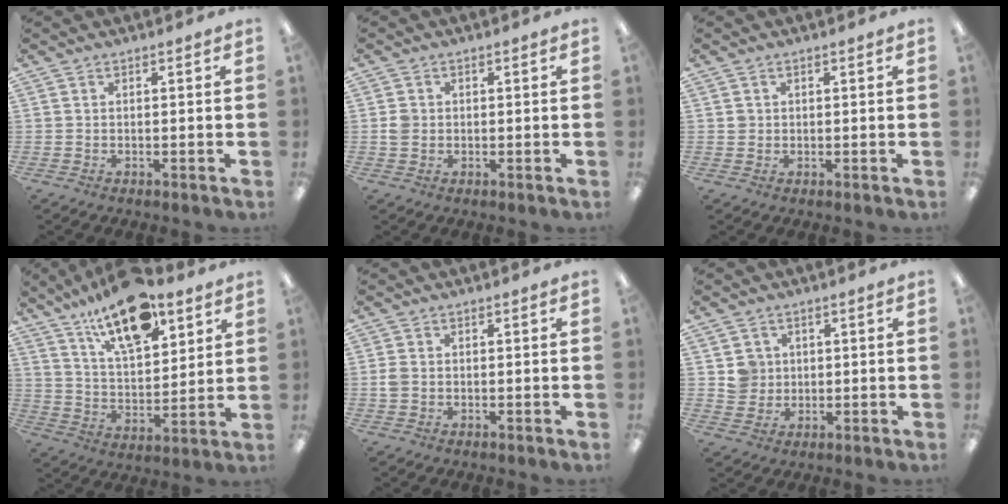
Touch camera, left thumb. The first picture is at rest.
{"total": 2.5, "force": [0.0, 2.3, 1.0], "torque": [-0.011, 0.002, -0.003]}
{"total": 1.4, "force": [0.3, 1.3, 0.2], "torque": [-0.005, 0.006, 0.005]}
{"total": 17.8, "force": [12.1, 7.4, 10.7], "torque": [-0.175, -0.056, 0.205]}
{"total": 2.2, "force": [-0.1, 1.7, 1.4], "torque": [-0.025, 0.004, -0.002]}
{"total": 5.0, "force": [1.2, 4.9, 0.5], "torque": [-0.004, 0.002, 0.019]}